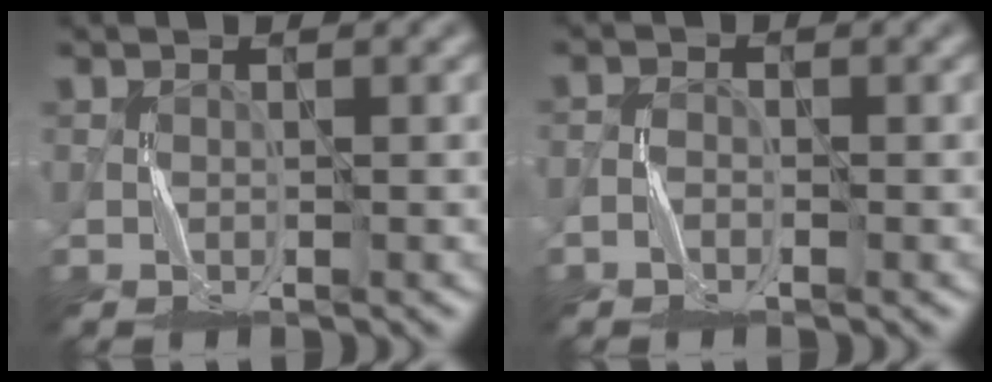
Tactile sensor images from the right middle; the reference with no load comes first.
{"total": 1.2, "force": [-1.0, 0.5, 0.1], "torque": [-0.001, 0.008, -0.019]}